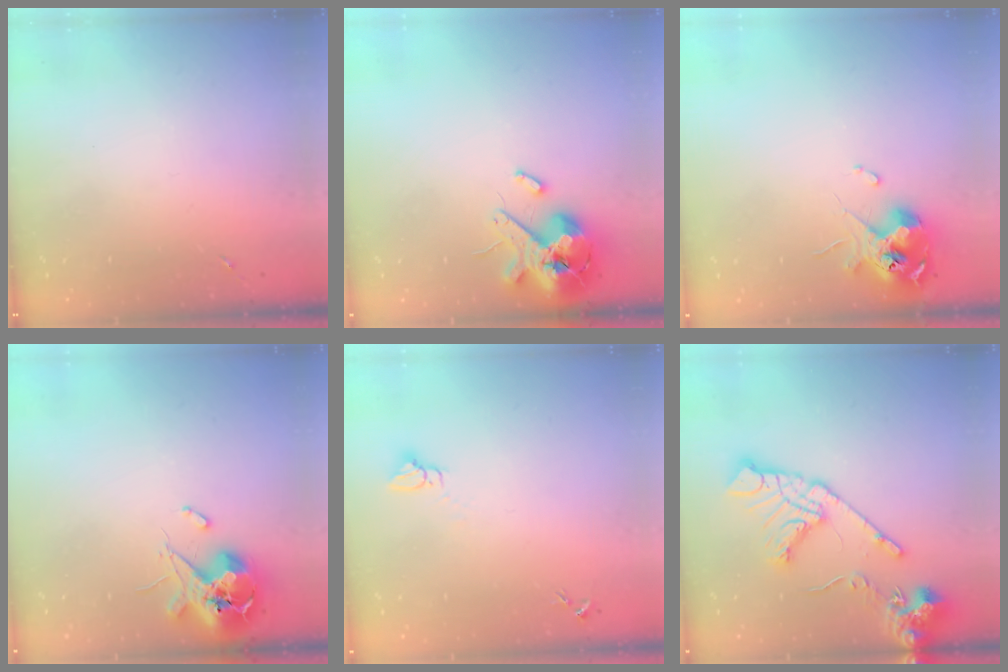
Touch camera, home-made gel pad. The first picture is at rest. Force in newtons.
{"total": 13.6, "press": 13.5, "slide": 2.2}
{"total": 11.3, "press": 11.2, "slide": 1.5}
{"total": 12.4, "press": 12.3, "slide": 1.9}
{"total": 3.0, "press": 3.0, "slide": 0.1}
{"total": 18.2, "press": 18.0, "slide": 2.5}